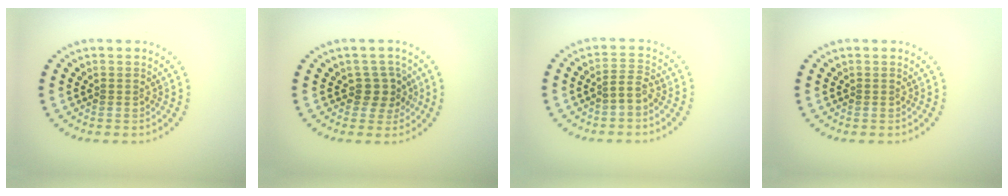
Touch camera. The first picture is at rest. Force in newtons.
{"total": 2.3, "press": 1.8, "slide": 1.3}
{"total": 1.6, "press": 1.3, "slide": 1.0}
{"total": 0.0}